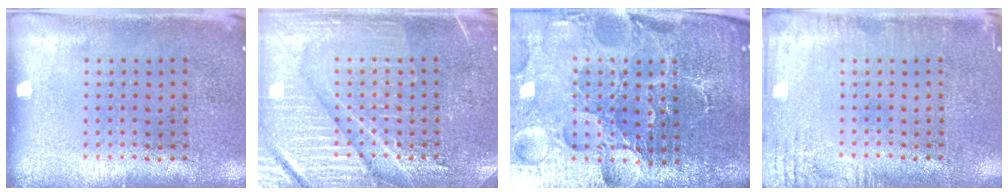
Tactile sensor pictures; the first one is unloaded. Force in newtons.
{"total": 6.1, "press": 6.0, "slide": 0.8}
{"total": 6.4, "press": 5.8, "slide": 2.8}
{"total": 2.7, "press": 2.7, "slide": 0.2}